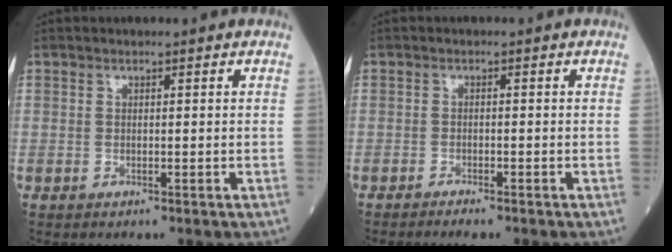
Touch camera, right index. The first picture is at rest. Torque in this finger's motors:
{"motor_torque": [-0.12, -0.14, 0.08, 0.02]}